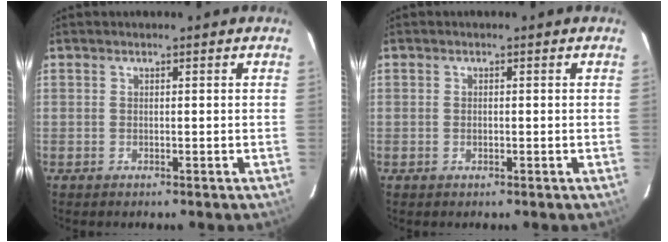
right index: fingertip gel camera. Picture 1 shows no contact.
{"total": 0.7, "force": [-0.2, 0.5, 0.5], "torque": [-0.007, 0.000, -0.003]}